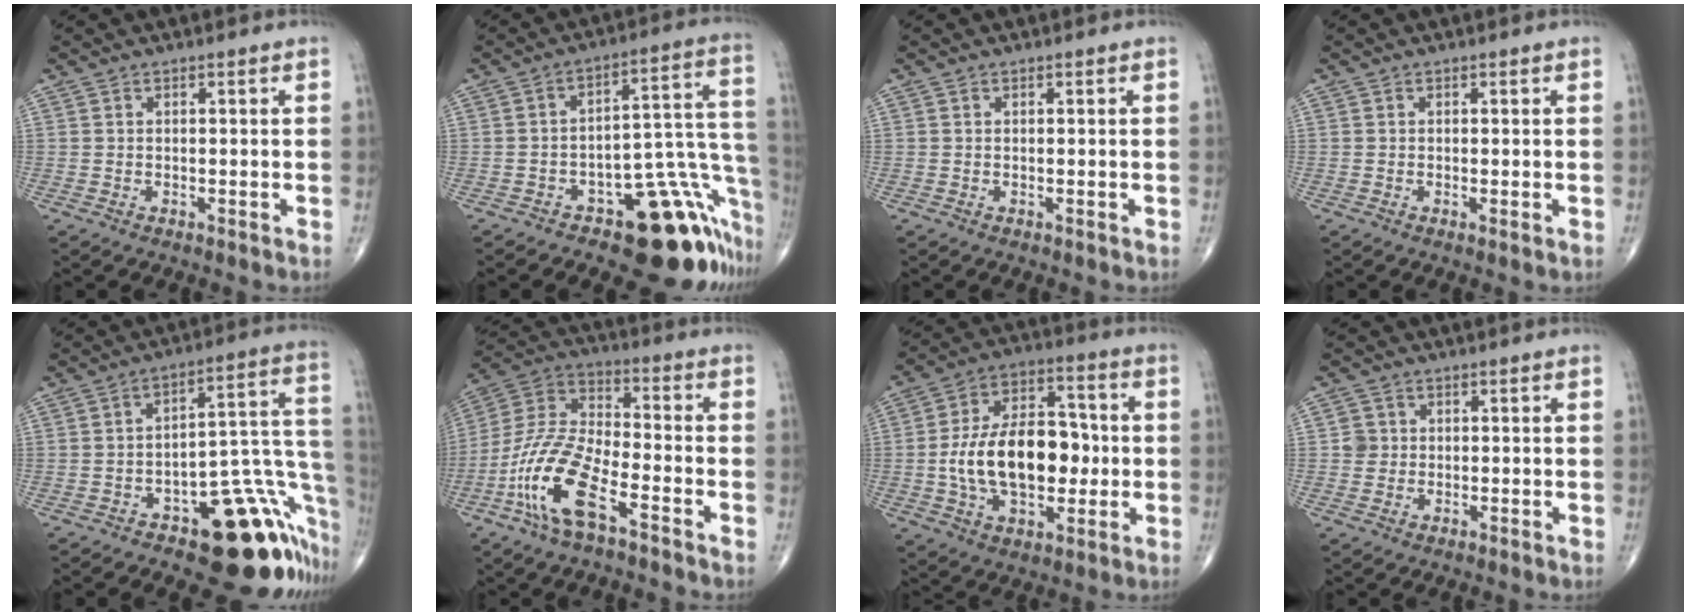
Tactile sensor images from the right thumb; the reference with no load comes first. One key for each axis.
{"total": 20.1, "fx": -11.2, "fy": 8.5, "fz": 14.4, "tx": -0.065, "ty": 0.115, "tz": -0.147}
{"total": 0.0}
{"total": 0.5, "fx": 0.0, "fy": 0.1, "fz": 0.5, "tx": -0.013, "ty": -0.003, "tz": -0.003}
{"total": 22.5, "fx": -11.4, "fy": 9.6, "fz": 16.8, "tx": -0.104, "ty": 0.105, "tz": -0.148}
{"total": 15.4, "fx": -7.7, "fy": 5.7, "fz": 12.1, "tx": -0.259, "ty": 0.043, "tz": -0.153}
{"total": 19.1, "fx": -1.3, "fy": 11.4, "fz": 15.3, "tx": -0.238, "ty": 0.029, "tz": -0.019}
{"total": 2.2, "fx": 0.1, "fy": 2.2, "fz": 0.3, "tx": 0.010, "ty": 0.005, "tz": 0.000}